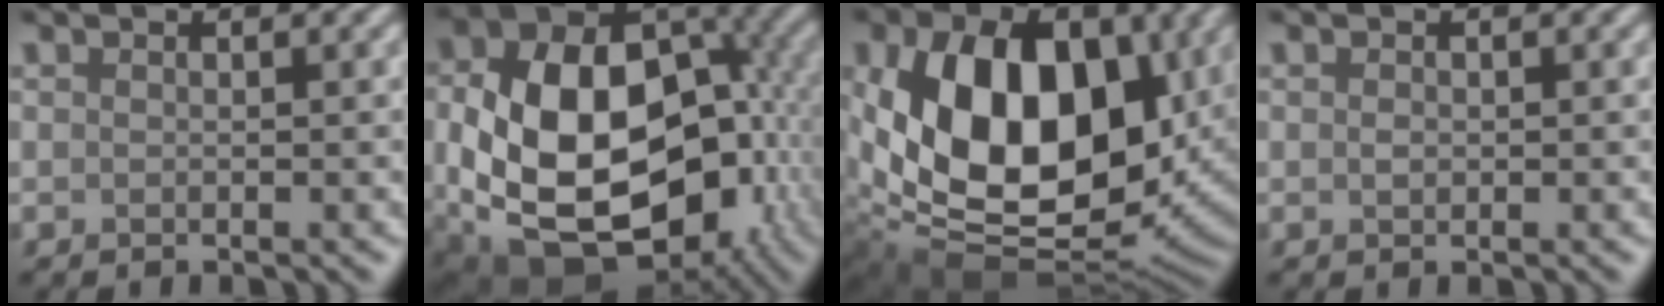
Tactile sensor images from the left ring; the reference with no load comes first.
{"total": 17.8, "force": [-3.2, 12.2, 12.6], "torque": [-0.225, -0.035, -0.023]}
{"total": 14.8, "force": [1.8, 9.9, 10.9], "torque": [-0.184, -0.016, 0.034]}
{"total": 0.7, "force": [0.0, 0.5, 0.4], "torque": [-0.008, -0.001, -0.001]}